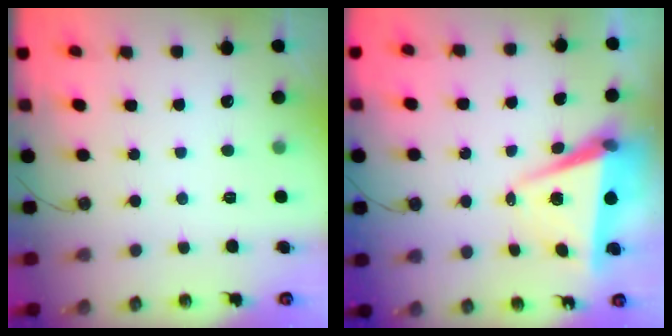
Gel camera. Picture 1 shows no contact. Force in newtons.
{"total": 6.9, "press": 5.3, "slide": 4.4}